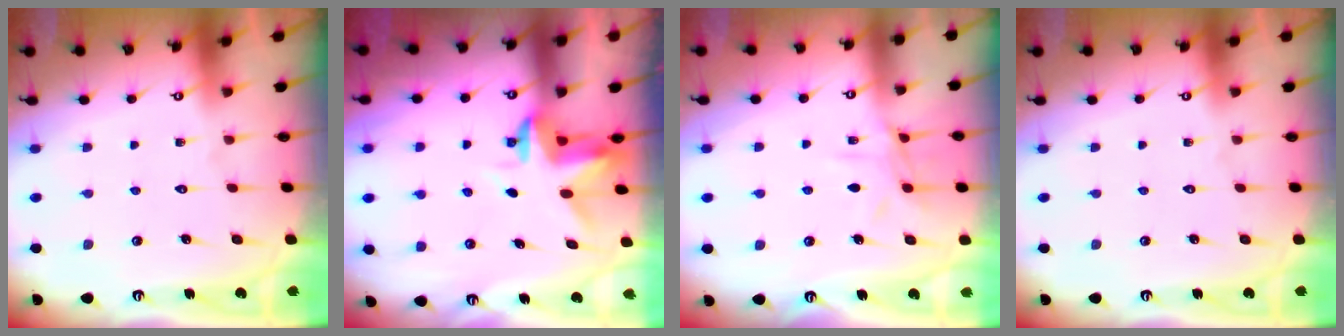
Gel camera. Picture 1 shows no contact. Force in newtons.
{"total": 3.2, "press": 3.2, "slide": 0.3}
{"total": 7.9, "press": 7.9, "slide": 0.5}
{"total": 0.0}